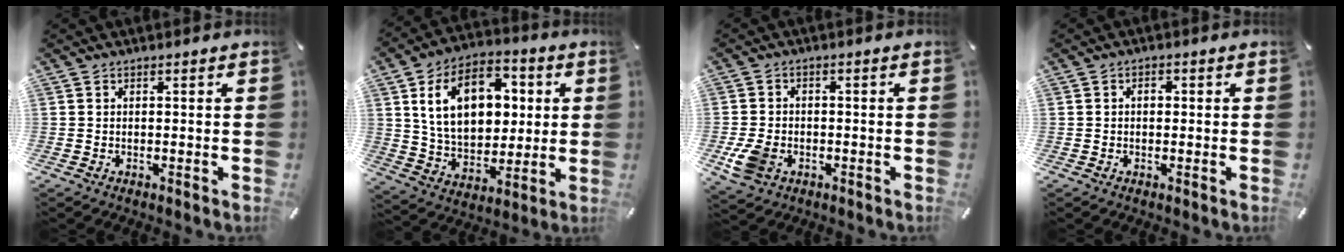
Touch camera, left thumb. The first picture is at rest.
{"total": 17.3, "force": [4.9, 12.2, 11.2], "torque": [-0.192, 0.002, 0.090]}
{"total": 6.7, "force": [-2.1, 5.0, 3.9], "torque": [-0.099, 0.004, -0.040]}
{"total": 1.3, "force": [0.1, 1.0, 0.9], "torque": [-0.009, 0.004, -0.002]}